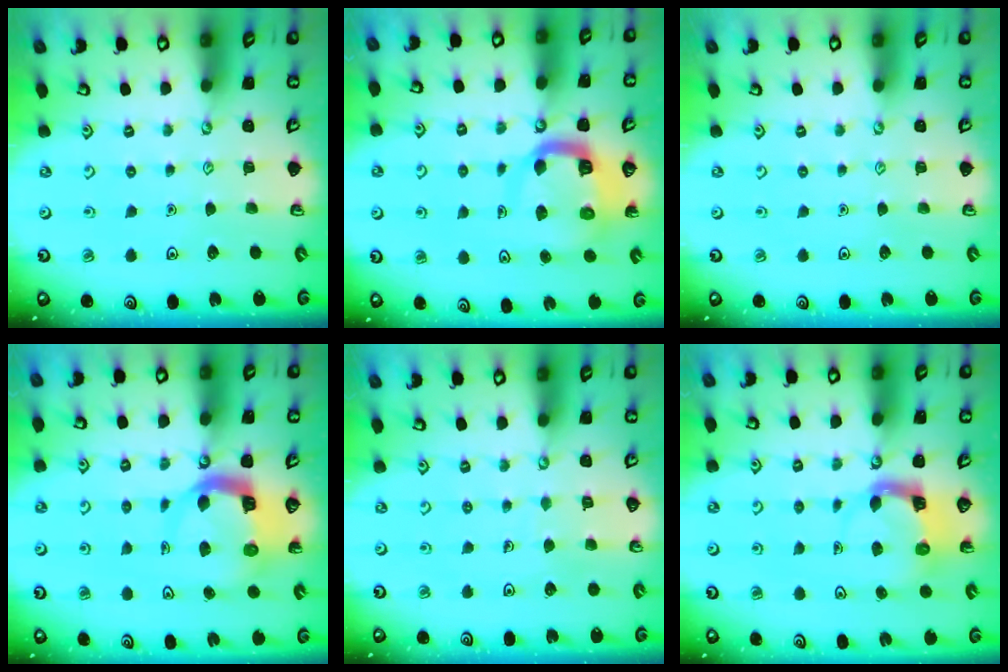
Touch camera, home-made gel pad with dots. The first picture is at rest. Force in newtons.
{"total": 9.2, "press": 9.1, "slide": 1.2}
{"total": 0.0}
{"total": 7.5, "press": 7.4, "slide": 1.0}
{"total": 4.1, "press": 4.1, "slide": 0.2}
{"total": 3.9, "press": 3.9, "slide": 0.3}